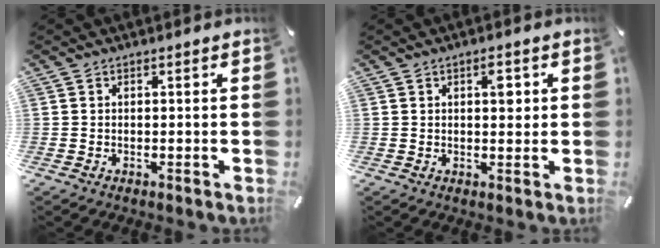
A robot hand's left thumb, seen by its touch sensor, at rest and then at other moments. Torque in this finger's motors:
{"motor_torque": [0.33, 0.58, 0.30, -0.33, 0.01]}